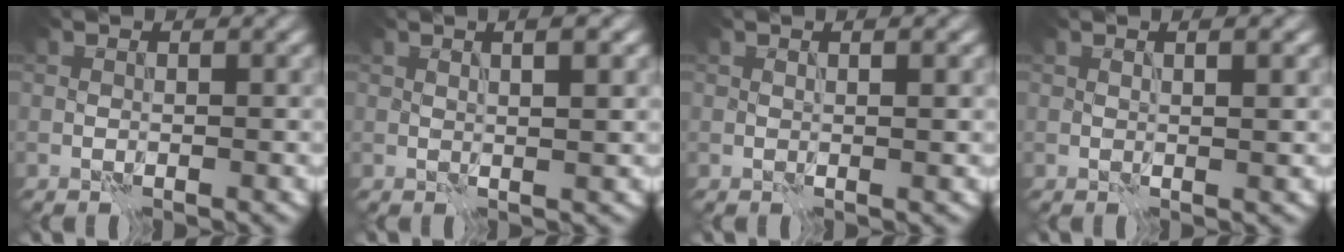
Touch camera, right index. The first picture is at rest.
{"total": 3.8, "force": [1.8, 1.4, 3.1], "torque": [-0.022, 0.020, 0.005]}
{"total": 1.6, "force": [0.7, 0.5, 1.3], "torque": [-0.016, 0.001, 0.005]}
{"total": 2.3, "force": [1.0, 0.7, 1.9], "torque": [-0.019, 0.006, 0.004]}